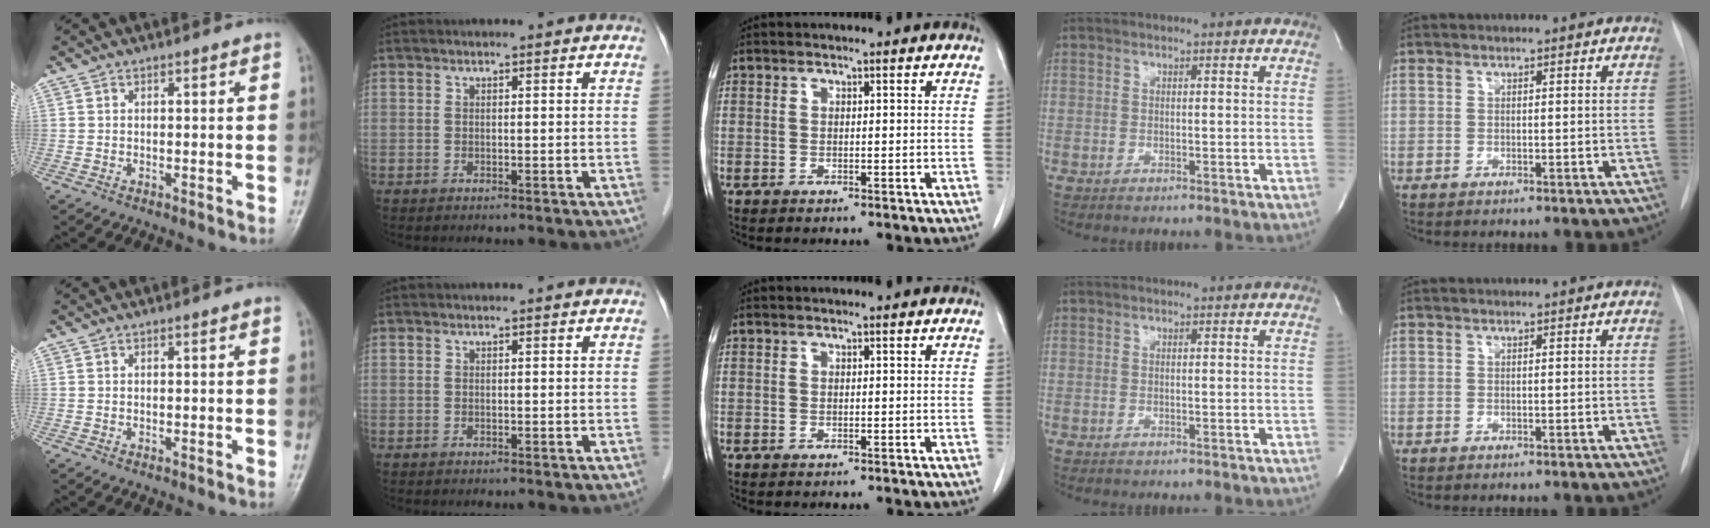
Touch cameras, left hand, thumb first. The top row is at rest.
{}